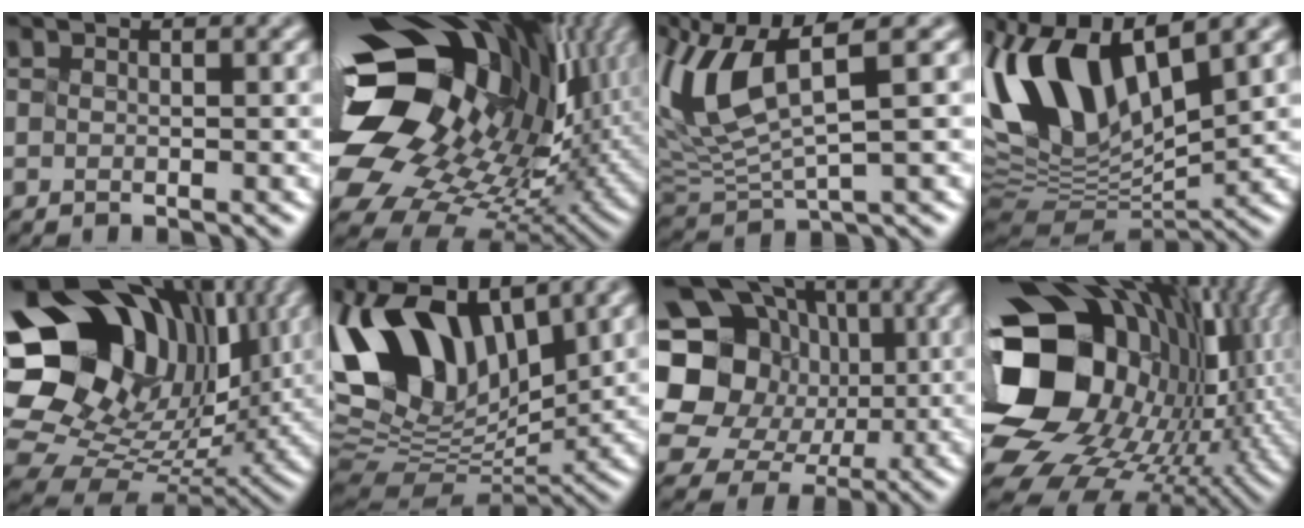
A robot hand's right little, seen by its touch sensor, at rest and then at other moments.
{"total": 18.0, "force": [4.5, 12.0, 12.6], "torque": [-0.242, -0.022, 0.103]}
{"total": 7.7, "force": [1.9, 2.7, 7.0], "torque": [-0.167, 0.007, 0.047]}
{"total": 12.6, "force": [3.0, 6.4, 10.5], "torque": [-0.222, 0.020, 0.055]}
{"total": 16.3, "force": [5.8, 11.7, 9.7], "torque": [-0.198, 0.032, 0.112]}
{"total": 13.7, "force": [4.6, 7.9, 10.2], "torque": [-0.217, 0.028, 0.086]}
{"total": 14.0, "force": [0.3, 12.3, 6.8], "torque": [-0.136, 0.021, -0.011]}
{"total": 19.0, "force": [-0.5, 14.5, 12.3], "torque": [-0.252, -0.027, 0.020]}